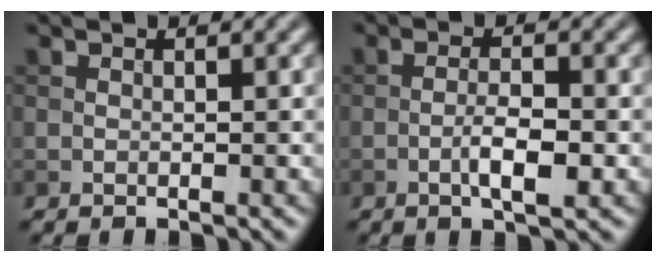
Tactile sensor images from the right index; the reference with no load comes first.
{"total": 3.3, "force": [-1.1, 0.8, 3.0], "torque": [-0.055, 0.002, -0.021]}